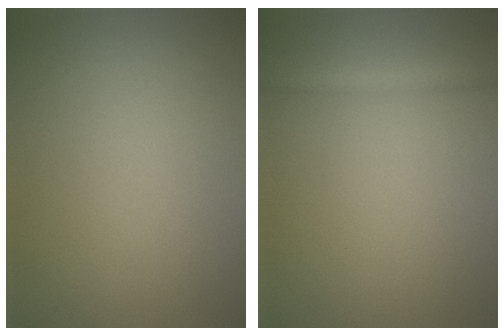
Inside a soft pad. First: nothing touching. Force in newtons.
{"total": 1.5, "press": 1.5, "slide": 0.0}